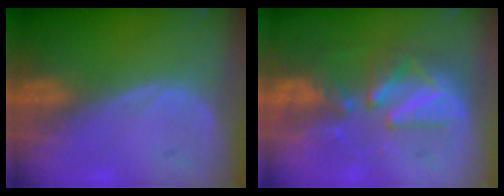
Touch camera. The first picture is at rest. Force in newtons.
{"total": 8.4, "press": 8.1, "slide": 2.0}